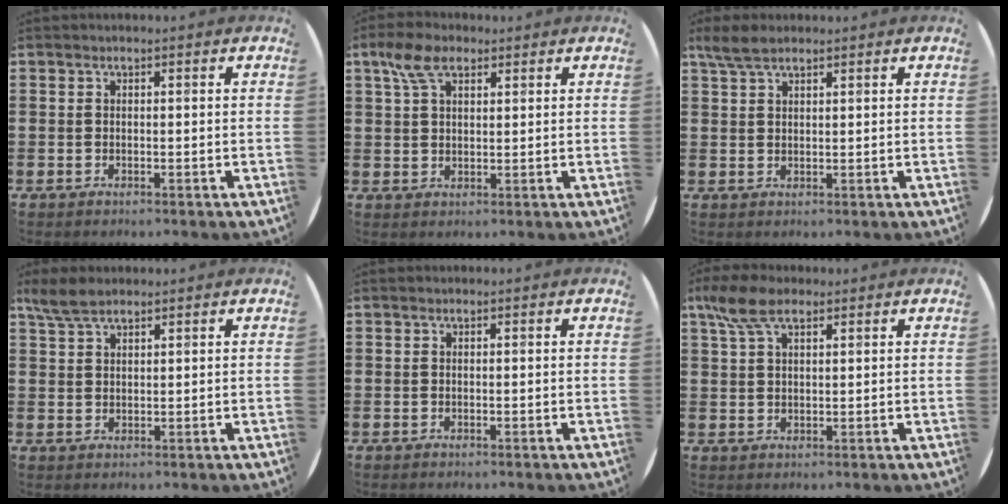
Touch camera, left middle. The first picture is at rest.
{"total": 5.3, "force": [3.2, 2.8, 3.2], "torque": [-0.072, 0.011, 0.060]}
{"total": 3.5, "force": [2.7, 1.2, 1.9], "torque": [-0.035, 0.003, 0.049]}
{"total": 4.1, "force": [3.4, 1.3, 2.0], "torque": [-0.047, 0.001, 0.063]}
{"total": 0.0}
{"total": 6.0, "force": [3.9, 2.7, 3.7], "torque": [-0.081, 0.005, 0.072]}